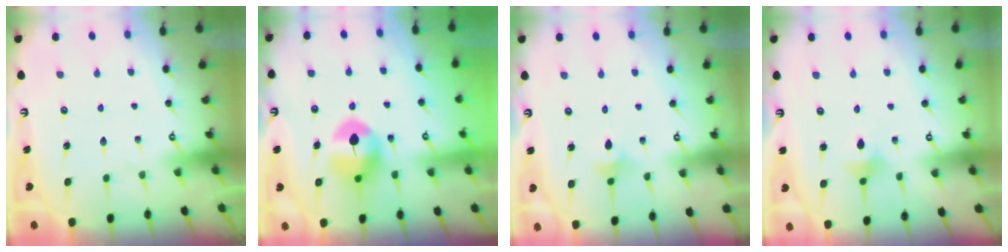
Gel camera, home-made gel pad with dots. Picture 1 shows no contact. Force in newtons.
{"total": 8.9, "press": 8.9, "slide": 0.4}
{"total": 3.4, "press": 3.3, "slide": 0.8}
{"total": 5.4, "press": 5.3, "slide": 1.0}